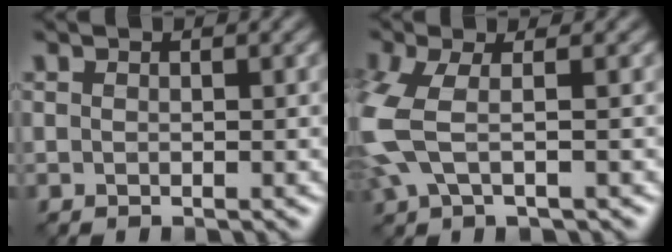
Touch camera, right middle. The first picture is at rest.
{"total": 4.8, "force": [-0.4, 1.8, 4.5], "torque": [-0.126, 0.000, -0.014]}